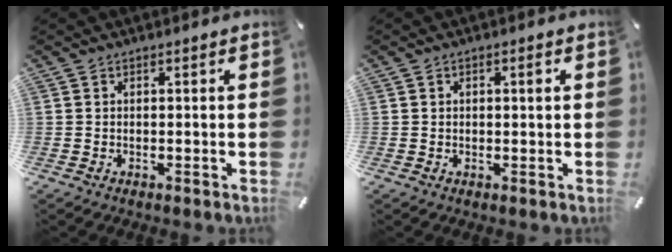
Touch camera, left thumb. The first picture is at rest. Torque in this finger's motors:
{"motor_torque": [-0.27, -0.51, 0.12, 0.09, -0.01]}